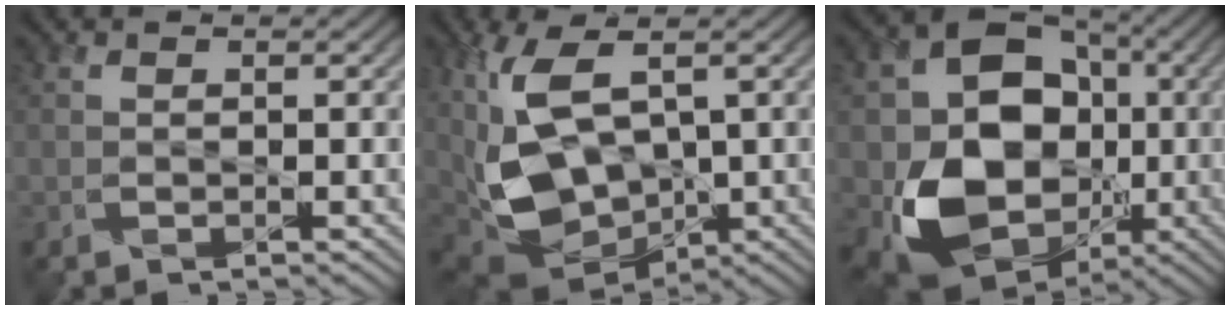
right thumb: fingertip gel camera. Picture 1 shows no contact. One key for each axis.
{"total": 12.9, "fx": 1.6, "fy": 7.0, "fz": 10.6, "tx": -0.254, "ty": -0.019, "tz": 0.042}
{"total": 16.2, "fx": -2.5, "fy": 13.0, "fz": 9.3, "tx": -0.165, "ty": -0.038, "tz": -0.034}